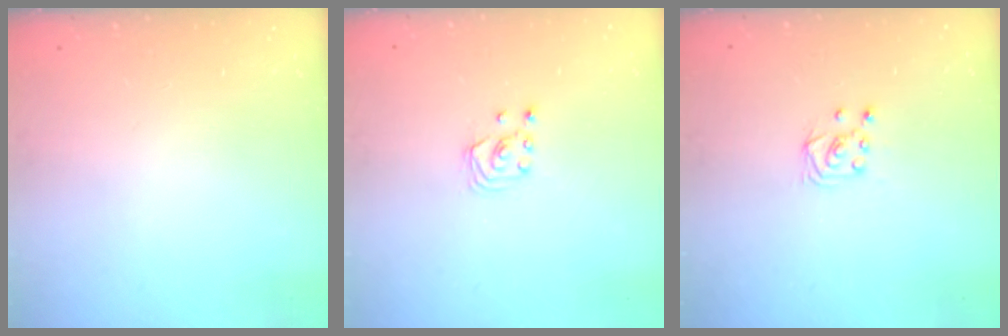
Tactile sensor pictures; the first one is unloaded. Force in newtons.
{"total": 2.7, "press": 2.7, "slide": 0.3}
{"total": 4.5, "press": 4.5, "slide": 0.5}